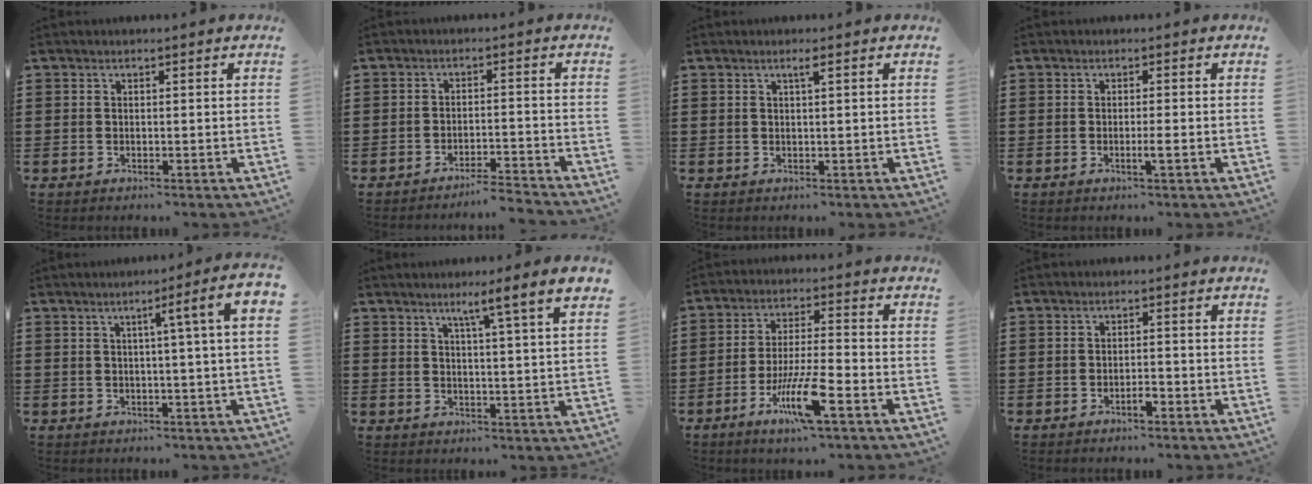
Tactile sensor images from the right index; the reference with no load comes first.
{"total": 3.4, "force": [-3.3, -0.2, 0.4], "torque": [-0.012, -0.003, -0.071]}
{"total": 1.2, "force": [0.5, 0.0, 1.1], "torque": [-0.020, 0.000, 0.008]}
{"total": 1.7, "force": [-0.6, -0.1, 1.6], "torque": [-0.033, -0.006, -0.015]}
{"total": 6.0, "force": [1.1, -0.4, 5.9], "torque": [-0.103, -0.010, 0.010]}
{"total": 4.7, "force": [2.8, -0.9, 3.6], "torque": [-0.066, -0.022, 0.035]}
{"total": 9.3, "force": [-4.6, 1.5, 8.0], "torque": [-0.164, -0.008, -0.087]}
{"total": 1.8, "force": [-1.1, 0.5, 1.4], "torque": [-0.028, 0.000, -0.019]}